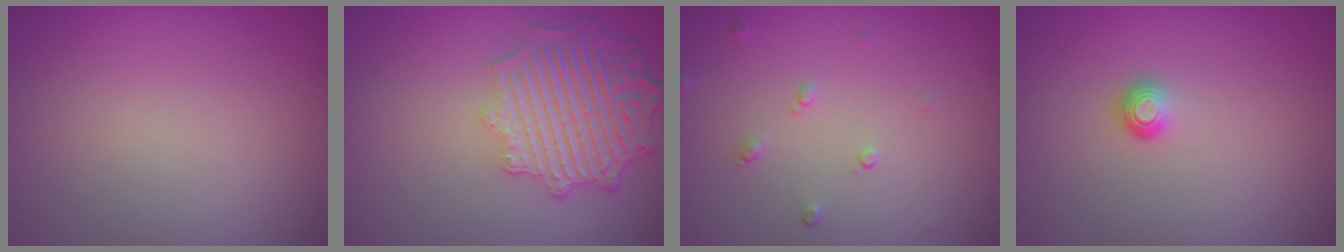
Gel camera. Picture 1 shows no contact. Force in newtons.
{"total": 6.9, "press": 5.4, "slide": 4.3}
{"total": 0.9, "press": 0.6, "slide": 0.7}
{"total": 1.1, "press": 1.0, "slide": 0.4}